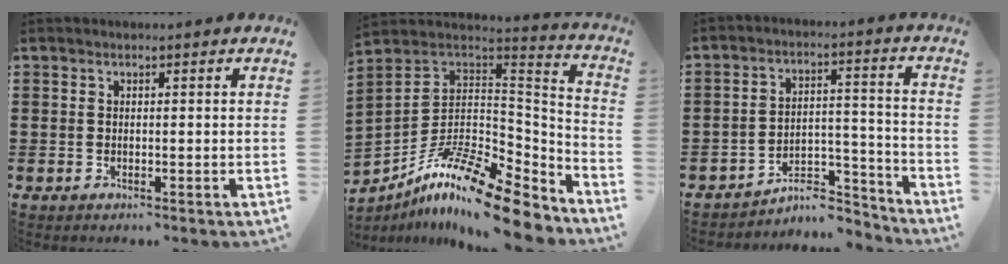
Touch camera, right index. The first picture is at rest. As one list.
[{"total": 14.8, "force": [-10.7, 3.6, 9.7], "torque": [-0.182, 0.024, -0.198]}, {"total": 6.6, "force": [-5.9, 2.1, 2.1], "torque": [-0.029, 0.016, -0.114]}]